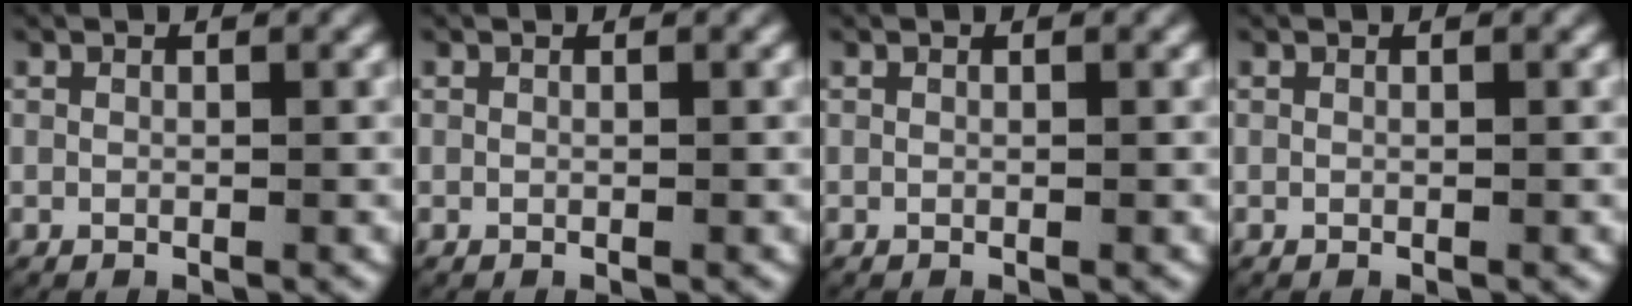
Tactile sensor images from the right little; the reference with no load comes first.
{"total": 0.0}
{"total": 0.0}
{"total": 0.0}